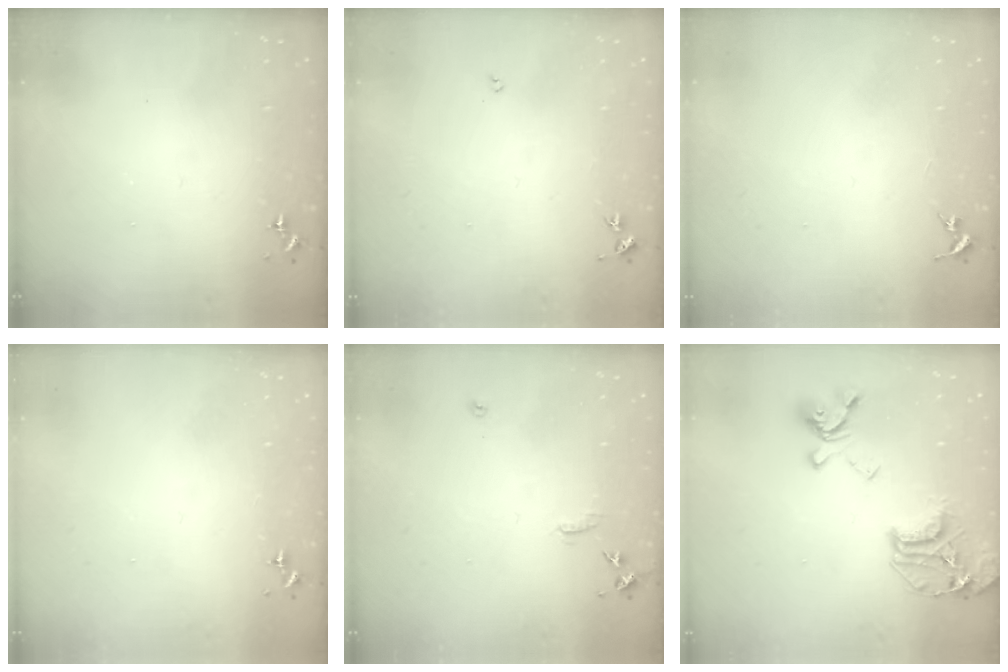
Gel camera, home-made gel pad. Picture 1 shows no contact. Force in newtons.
{"total": 2.7, "press": 2.7, "slide": 0.5}
{"total": 0.0}
{"total": 0.0}
{"total": 7.5, "press": 7.5, "slide": 0.6}
{"total": 19.6, "press": 19.5, "slide": 2.1}